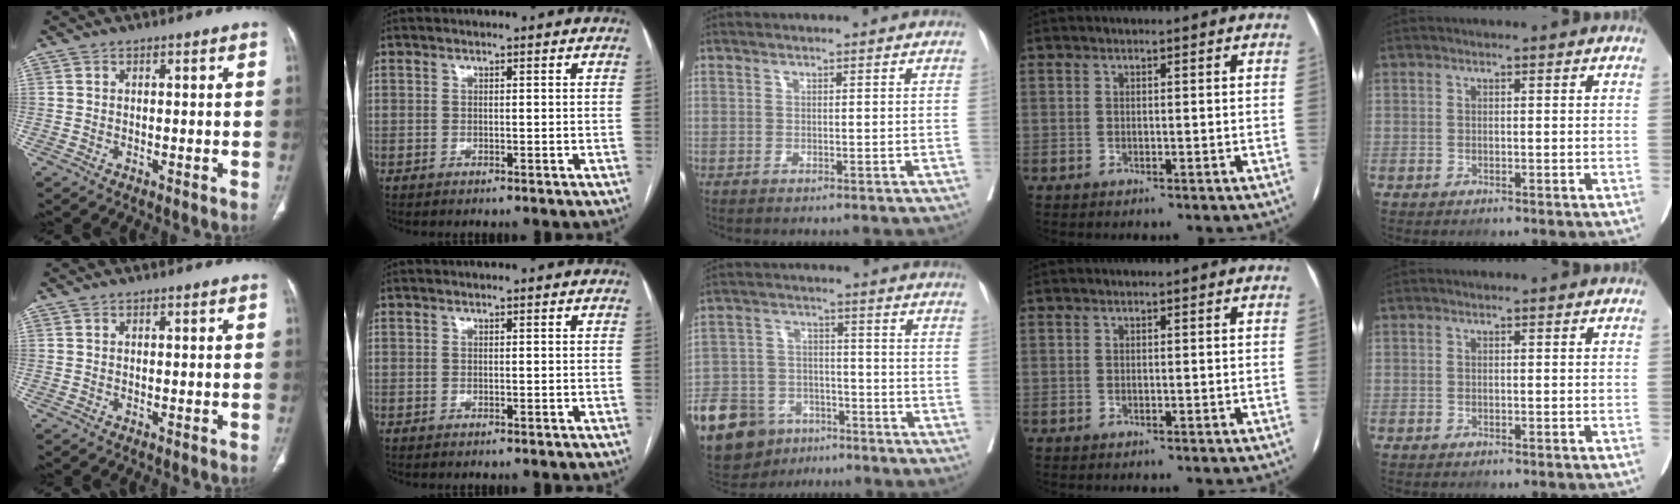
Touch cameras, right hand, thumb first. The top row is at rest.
{"middle": {"total": 19.4, "force": [-12.4, 11.9, 9.0], "torque": [-0.240, -0.001, -0.205]}}